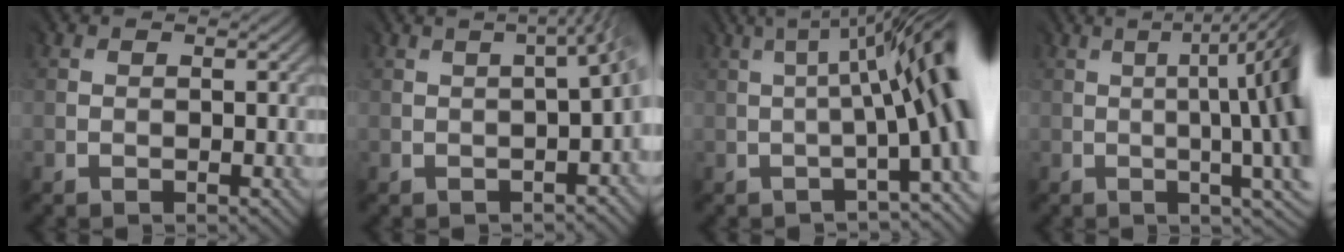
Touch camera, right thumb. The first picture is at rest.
{"total": 6.7, "force": [-0.7, 2.7, 6.1], "torque": [-0.042, 0.006, -0.017]}
{"total": 12.0, "force": [0.3, 3.0, 11.7], "torque": [-0.127, 0.016, 0.011]}
{"total": 13.1, "force": [0.6, 4.0, 12.5], "torque": [-0.134, 0.018, 0.022]}